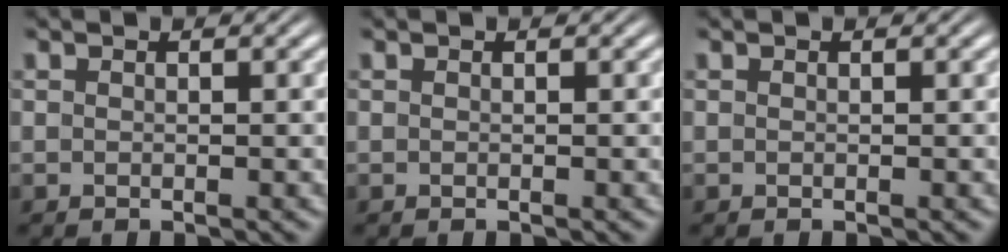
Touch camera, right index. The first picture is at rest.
{"total": 0.0}
{"total": 0.0}